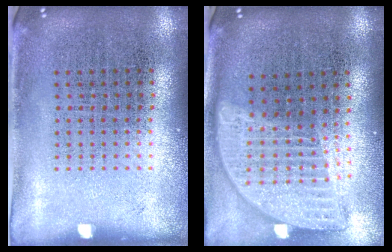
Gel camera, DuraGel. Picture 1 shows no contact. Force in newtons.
{"total": 1.9, "press": 1.6, "slide": 1.2}